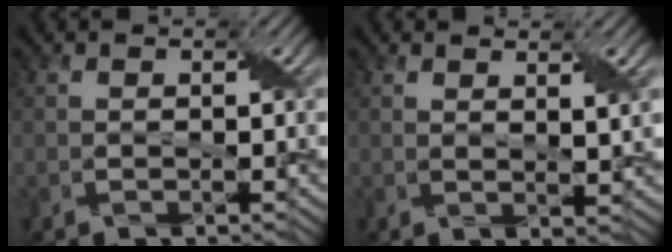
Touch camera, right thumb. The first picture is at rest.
{"total": 3.2, "force": [2.0, 0.4, 2.4], "torque": [-0.050, -0.002, 0.037]}